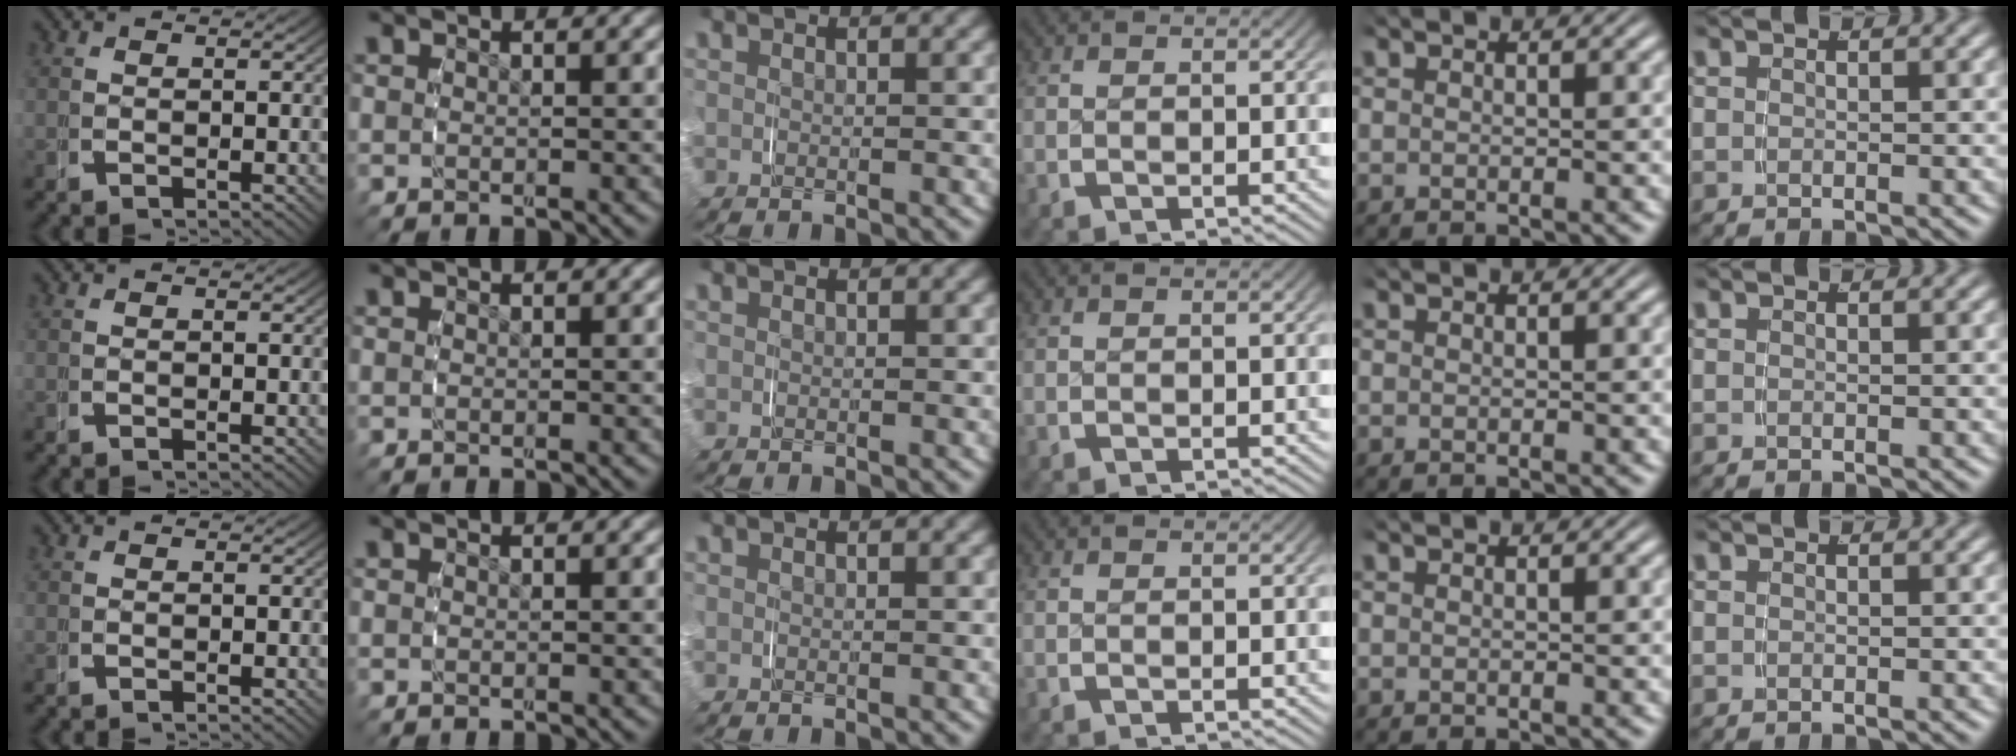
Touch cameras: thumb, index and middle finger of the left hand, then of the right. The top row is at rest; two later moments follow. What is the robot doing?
{"motion": "grasp_and_lifting", "object": "string"}